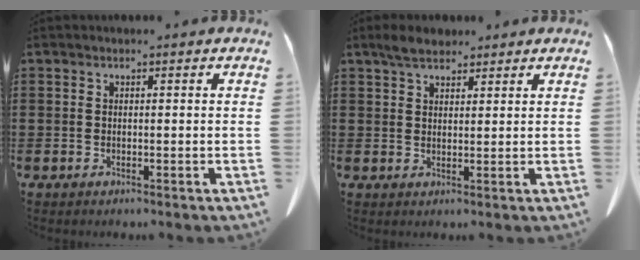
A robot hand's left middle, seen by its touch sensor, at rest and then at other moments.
{"total": 3.5, "force": [2.9, 1.3, 1.5], "torque": [-0.027, 0.000, 0.053]}